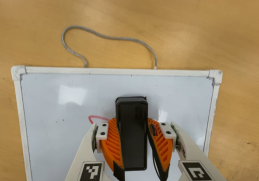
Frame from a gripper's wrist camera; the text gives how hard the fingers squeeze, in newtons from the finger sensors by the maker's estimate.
{"total": 12.7, "left": 12.1, "right": 13.3}